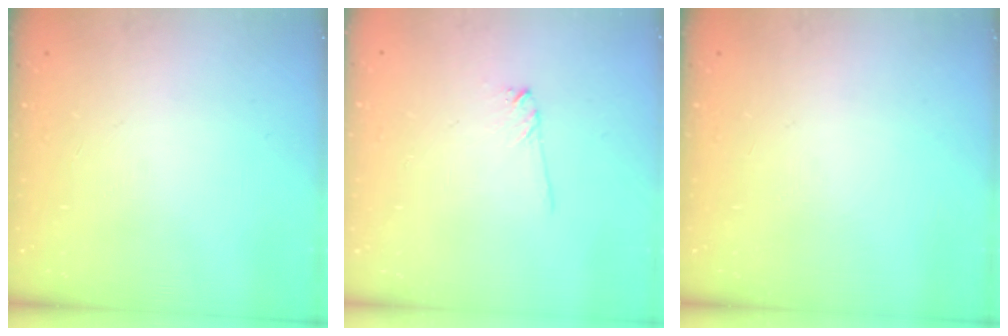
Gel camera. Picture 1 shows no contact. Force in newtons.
{"total": 3.6, "press": 3.5, "slide": 0.5}
{"total": 0.0}